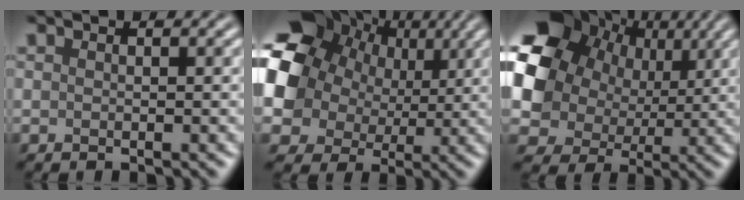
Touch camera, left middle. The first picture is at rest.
{"total": 13.2, "force": [2.9, 11.5, 5.7], "torque": [-0.166, 0.013, 0.056]}
{"total": 11.6, "force": [2.8, 9.9, 5.4], "torque": [-0.137, 0.006, 0.052]}